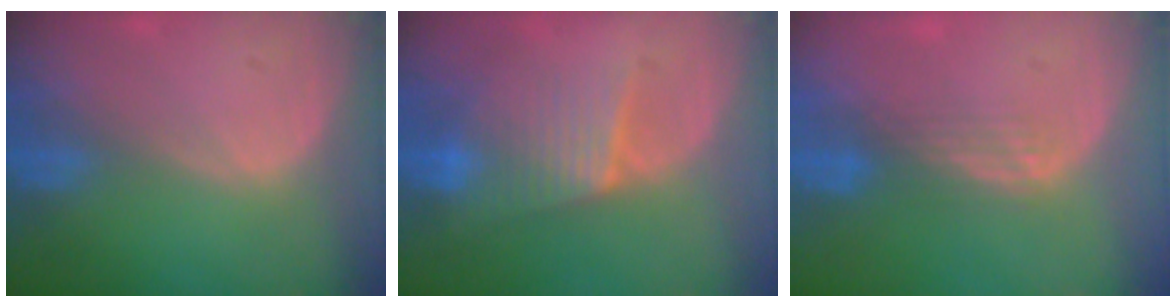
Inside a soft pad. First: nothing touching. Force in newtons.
{"total": 6.3, "press": 6.3, "slide": 0.9}
{"total": 3.0, "press": 2.5, "slide": 1.6}